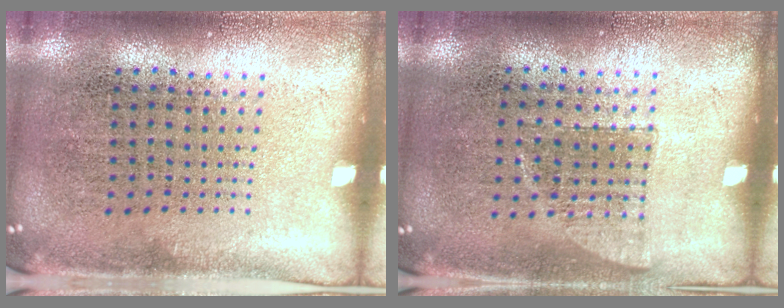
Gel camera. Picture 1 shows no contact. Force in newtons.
{"total": 0.7, "press": 0.7, "slide": 0.1}